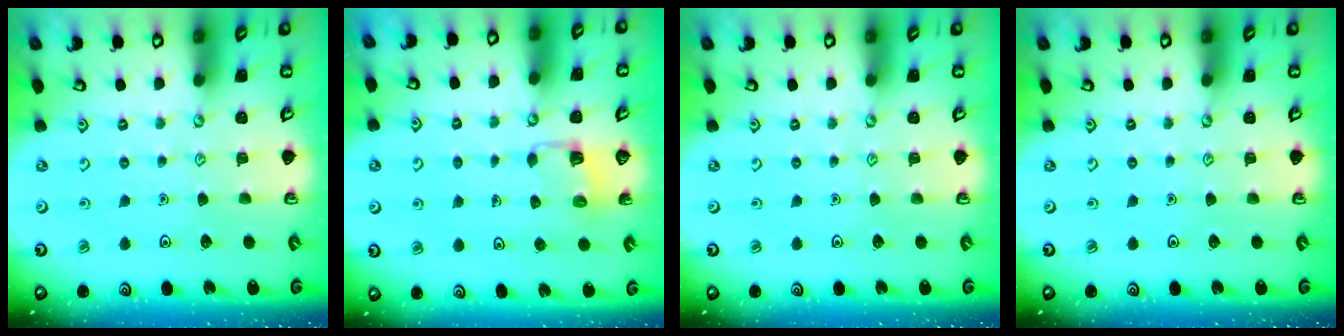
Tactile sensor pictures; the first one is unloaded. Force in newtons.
{"total": 3.1, "press": 3.1, "slide": 0.3}
{"total": 0.0}
{"total": 0.0}